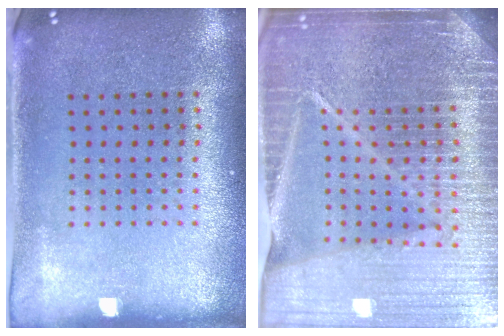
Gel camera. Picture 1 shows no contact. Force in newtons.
{"total": 6.6, "press": 5.7, "slide": 3.4}